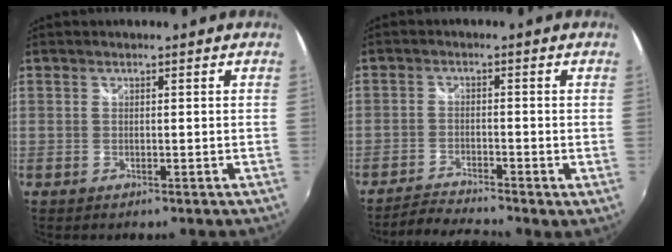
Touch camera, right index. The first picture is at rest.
{"total": 4.6, "force": [-4.1, 0.5, 2.1], "torque": [-0.059, -0.008, -0.082]}